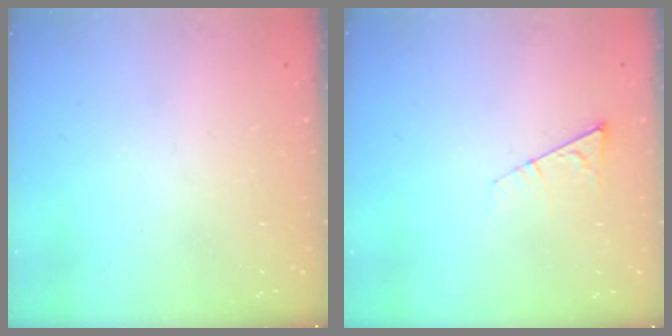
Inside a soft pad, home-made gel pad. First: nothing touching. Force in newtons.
{"total": 5.5, "press": 5.5, "slide": 0.7}